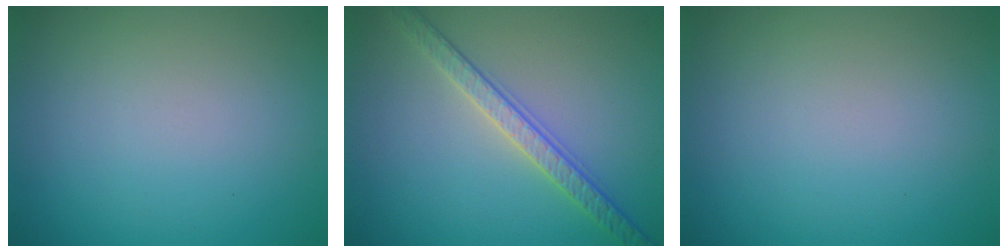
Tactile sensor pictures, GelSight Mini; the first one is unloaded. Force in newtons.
{"total": 3.3, "press": 3.2, "slide": 1.0}
{"total": 0.0}